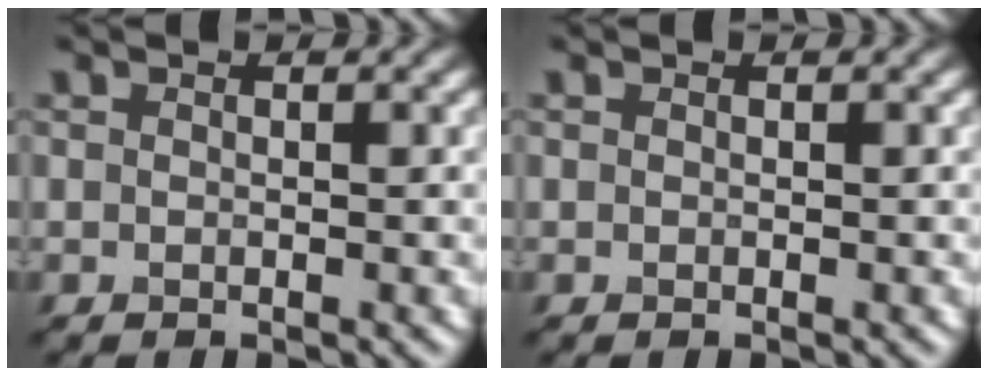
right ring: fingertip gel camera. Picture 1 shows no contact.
{"total": 0.0}